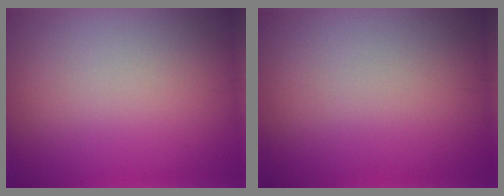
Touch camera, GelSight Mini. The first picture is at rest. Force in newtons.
{"total": 0.0}